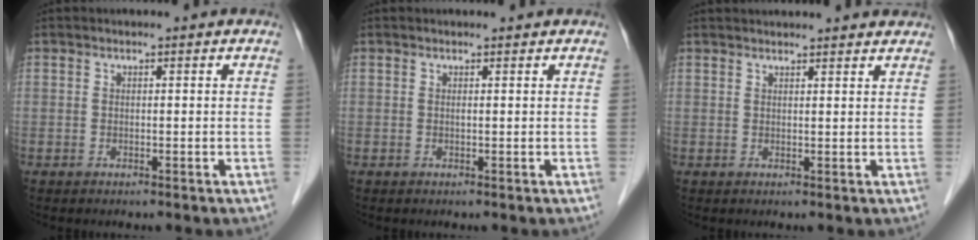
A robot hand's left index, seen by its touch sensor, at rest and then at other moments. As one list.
[{"total": 0.5, "force": [0.5, 0.1, 0.3], "torque": [-0.012, 0.003, 0.007]}, {"total": 10.4, "force": [9.9, 1.2, 2.9], "torque": [-0.028, 0.025, 0.107]}]